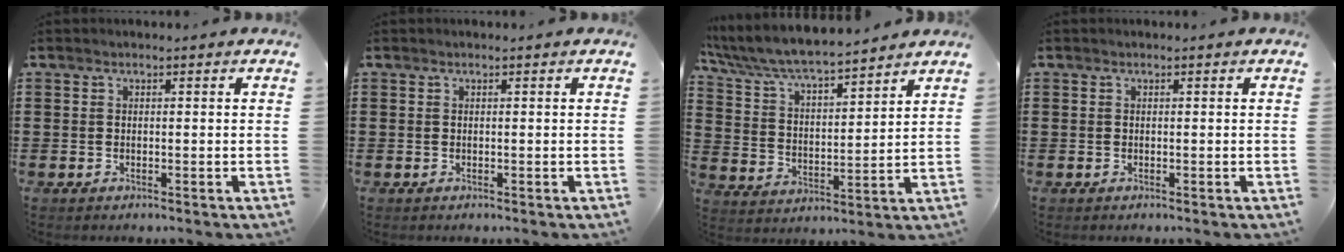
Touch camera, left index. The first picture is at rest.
{"total": 0.0}
{"total": 6.6, "force": [6.2, 0.5, 2.3], "torque": [-0.072, -0.038, 0.103]}
{"total": 0.0}